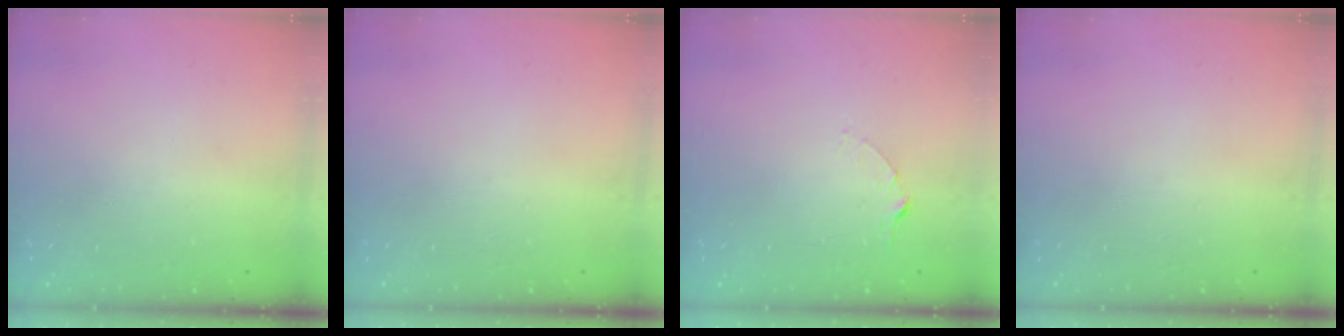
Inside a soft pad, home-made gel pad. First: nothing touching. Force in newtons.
{"total": 0.0}
{"total": 2.5, "press": 2.5, "slide": 0.3}
{"total": 0.0}